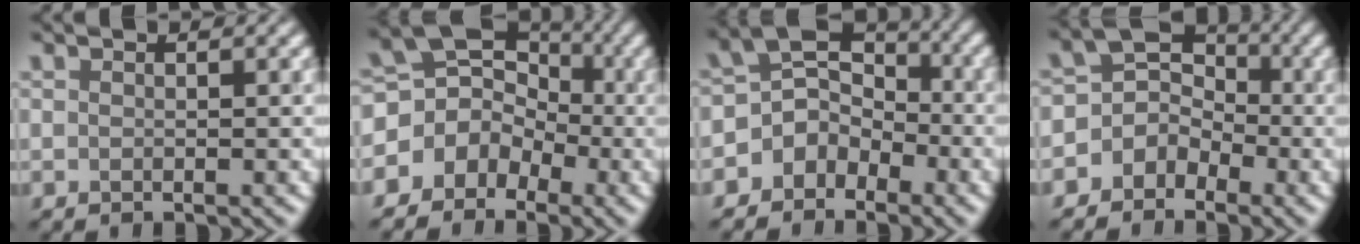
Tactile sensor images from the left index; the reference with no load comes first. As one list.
[{"total": 6.1, "force": [-1.9, 5.3, 2.5], "torque": [-0.003, 0.010, -0.051]}, {"total": 4.0, "force": [-2.3, 2.9, 1.6], "torque": [-0.013, 0.005, -0.050]}, {"total": 3.6, "force": [-1.8, 2.9, 1.1], "torque": [0.012, 0.006, -0.043]}]